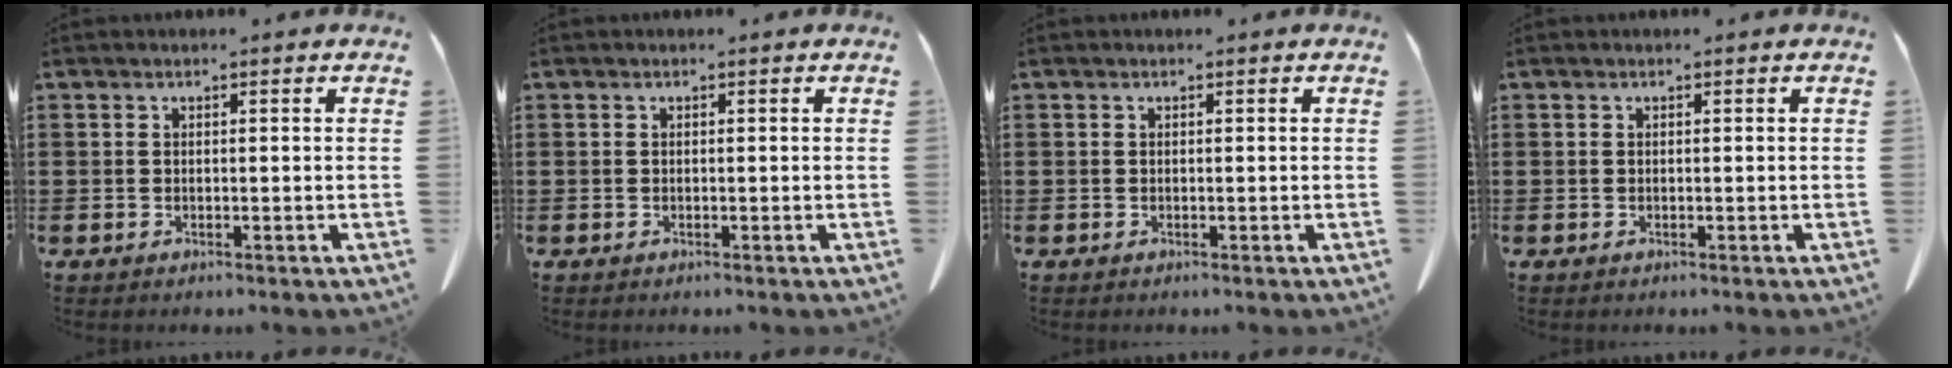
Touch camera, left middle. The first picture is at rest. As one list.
[{"total": 0.0}, {"total": 0.0}, {"total": 0.0}]